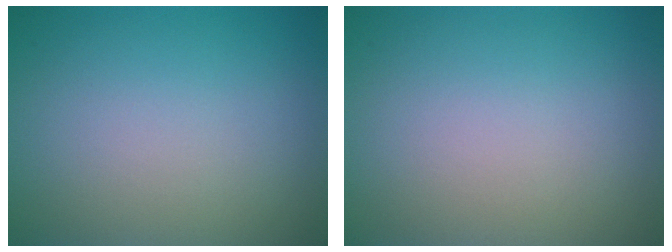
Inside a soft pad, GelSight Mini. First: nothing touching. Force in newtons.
{"total": 0.0}